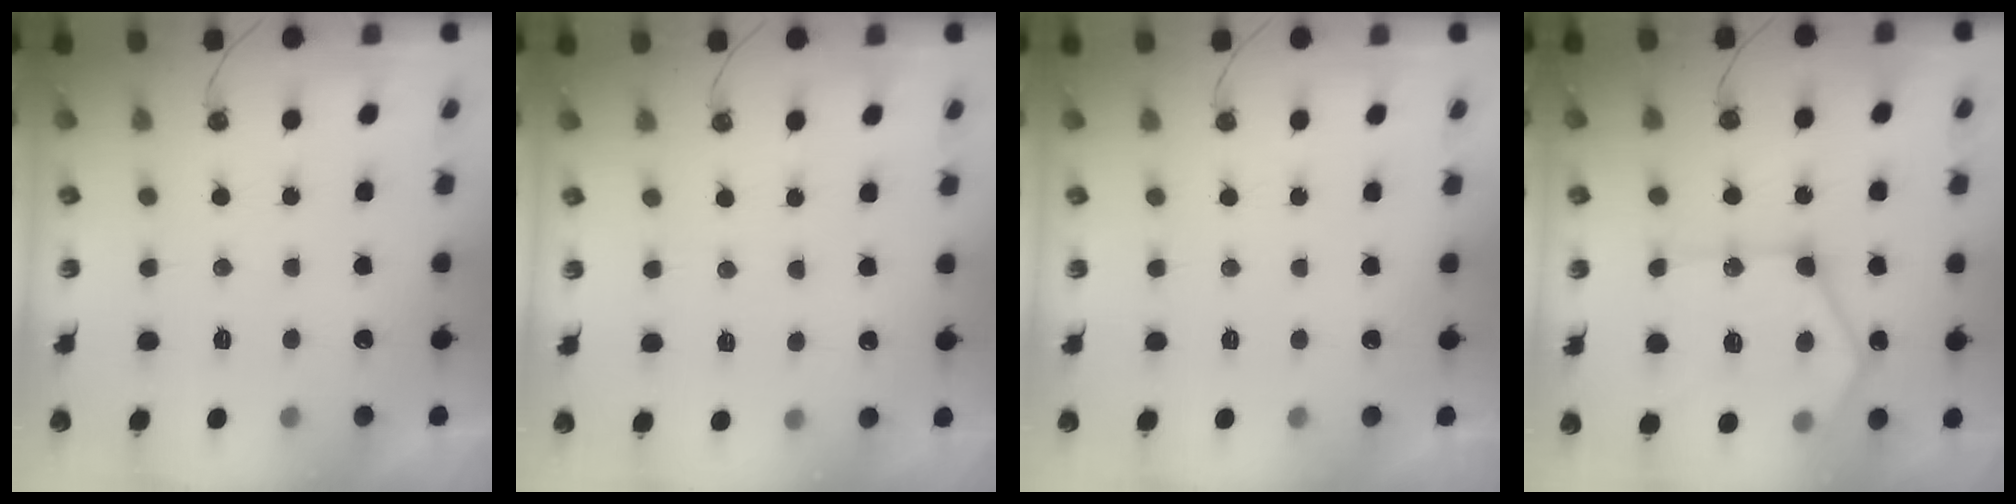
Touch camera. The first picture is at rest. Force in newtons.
{"total": 3.7, "press": 3.6, "slide": 0.6}
{"total": 0.0}
{"total": 21.9, "press": 21.8, "slide": 2.0}